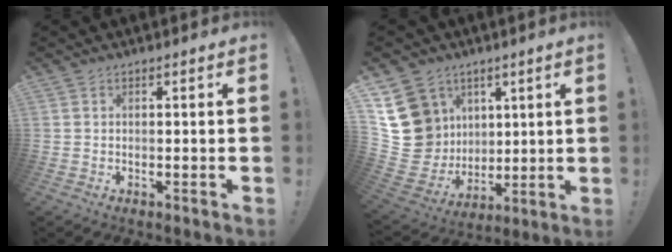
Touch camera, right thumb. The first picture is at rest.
{"total": 20.6, "force": [5.9, 17.6, 9.0], "torque": [-0.193, -0.039, 0.148]}